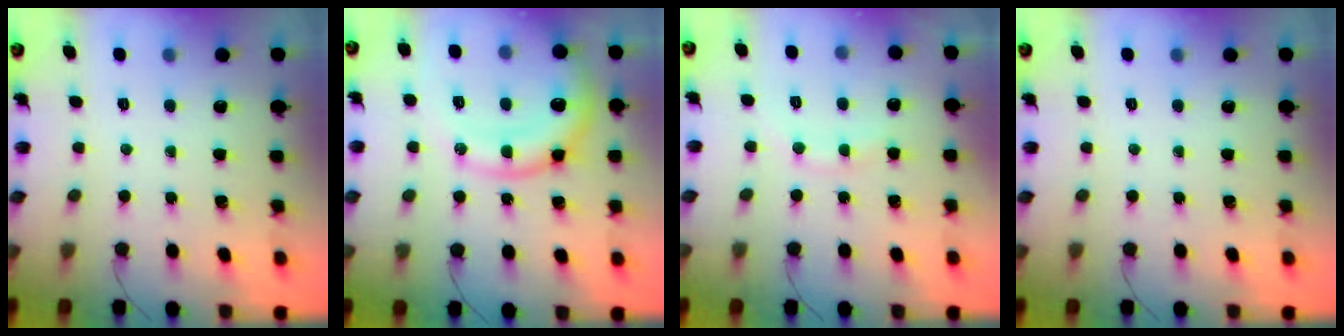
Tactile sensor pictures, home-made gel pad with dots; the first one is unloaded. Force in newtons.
{"total": 15.2, "press": 15.1, "slide": 1.7}
{"total": 8.4, "press": 8.3, "slide": 1.6}
{"total": 0.0}